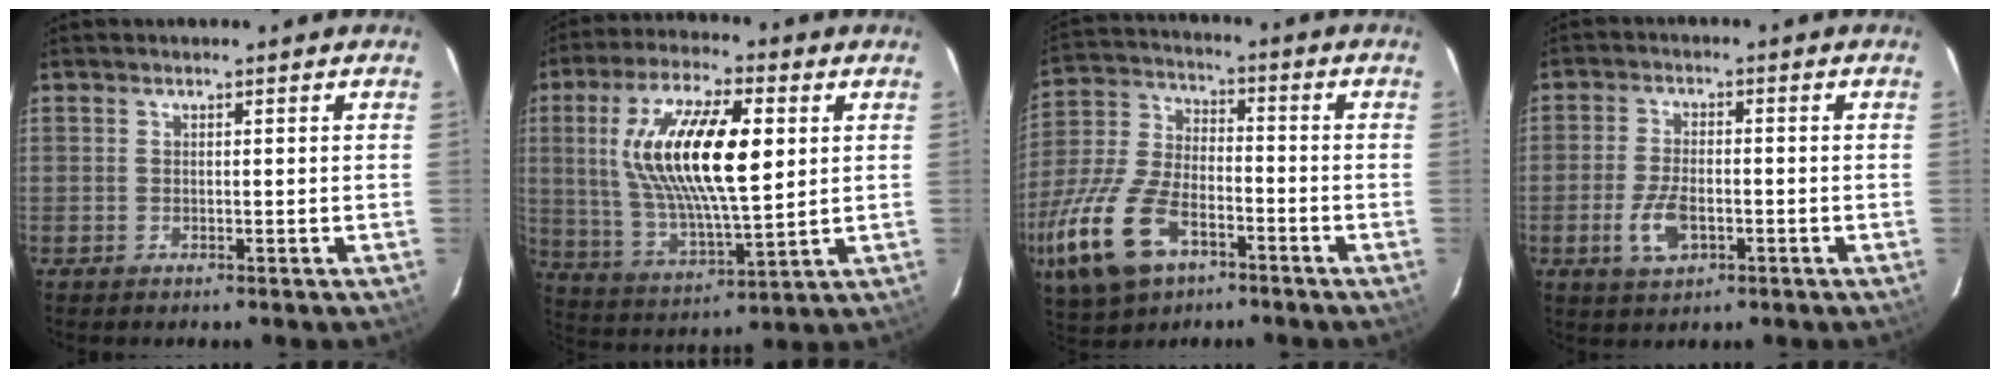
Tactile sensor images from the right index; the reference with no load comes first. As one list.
[{"total": 19.2, "force": [4.3, 6.4, 17.6], "torque": [-0.336, 0.008, 0.086]}, {"total": 19.9, "force": [-9.9, 10.8, 13.5], "torque": [-0.325, -0.024, -0.184]}, {"total": 6.6, "force": [-2.4, 3.5, 5.1], "torque": [-0.110, -0.004, -0.042]}]